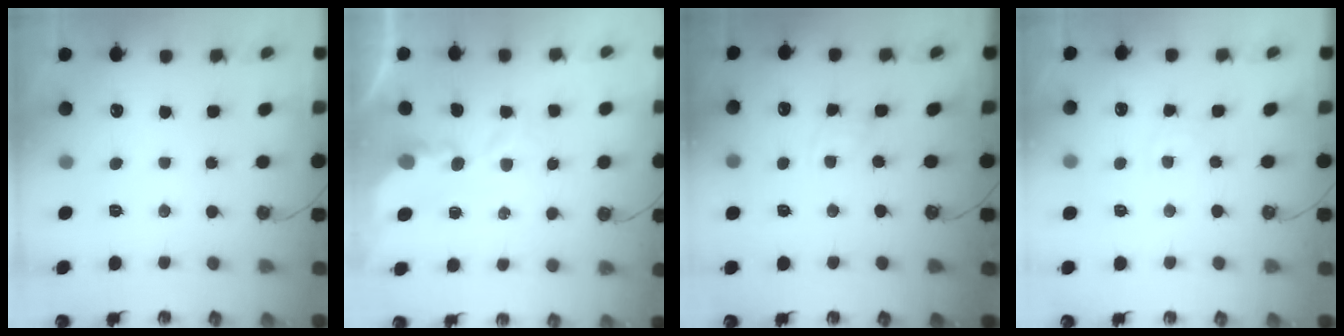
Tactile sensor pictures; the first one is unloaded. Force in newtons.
{"total": 4.0, "press": 4.0, "slide": 0.3}
{"total": 2.1, "press": 2.1, "slide": 0.4}
{"total": 2.9, "press": 2.9, "slide": 0.4}